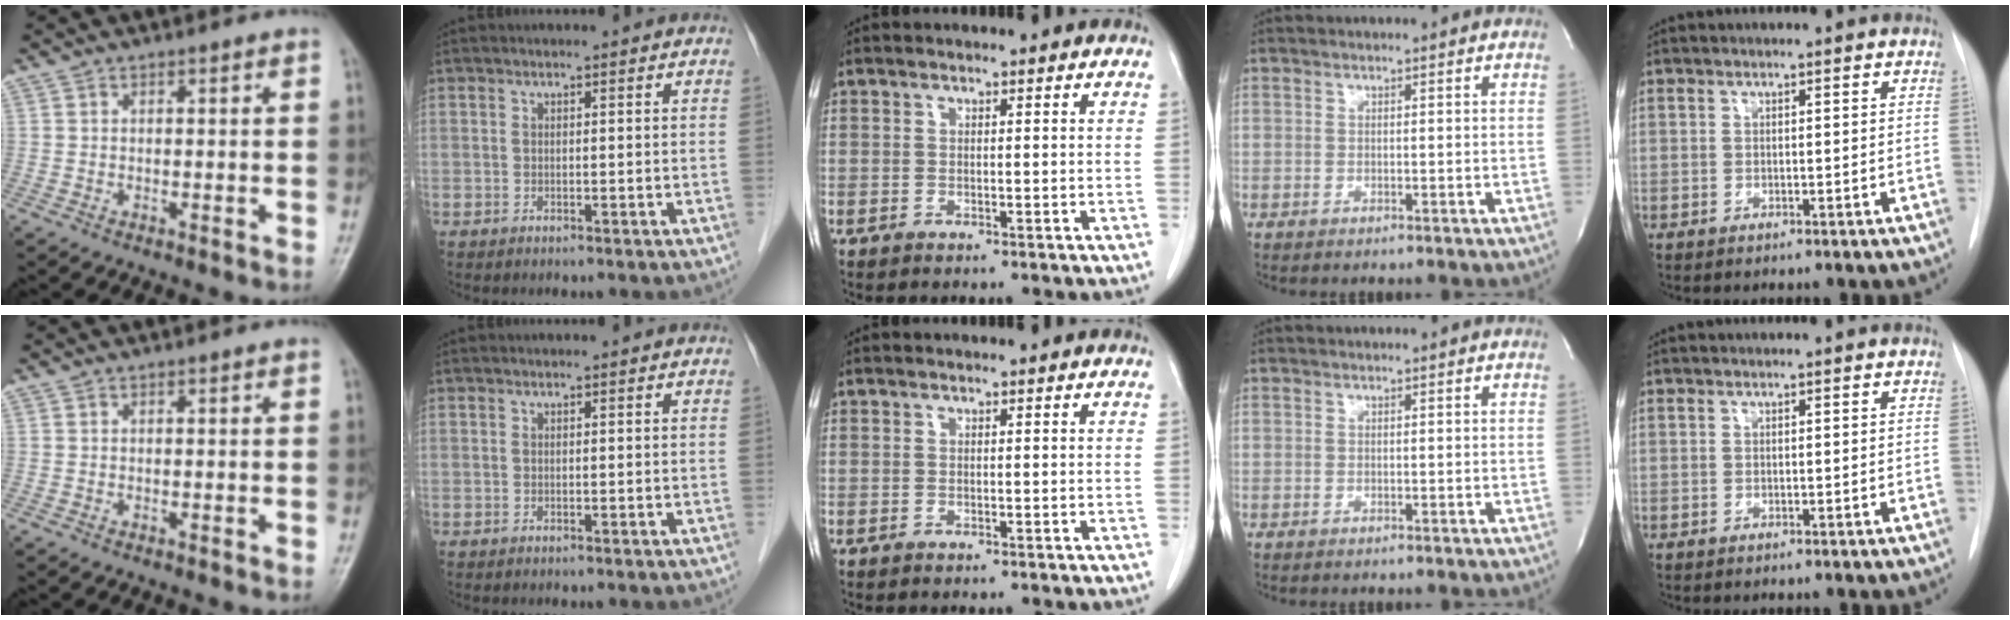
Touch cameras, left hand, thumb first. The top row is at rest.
{}